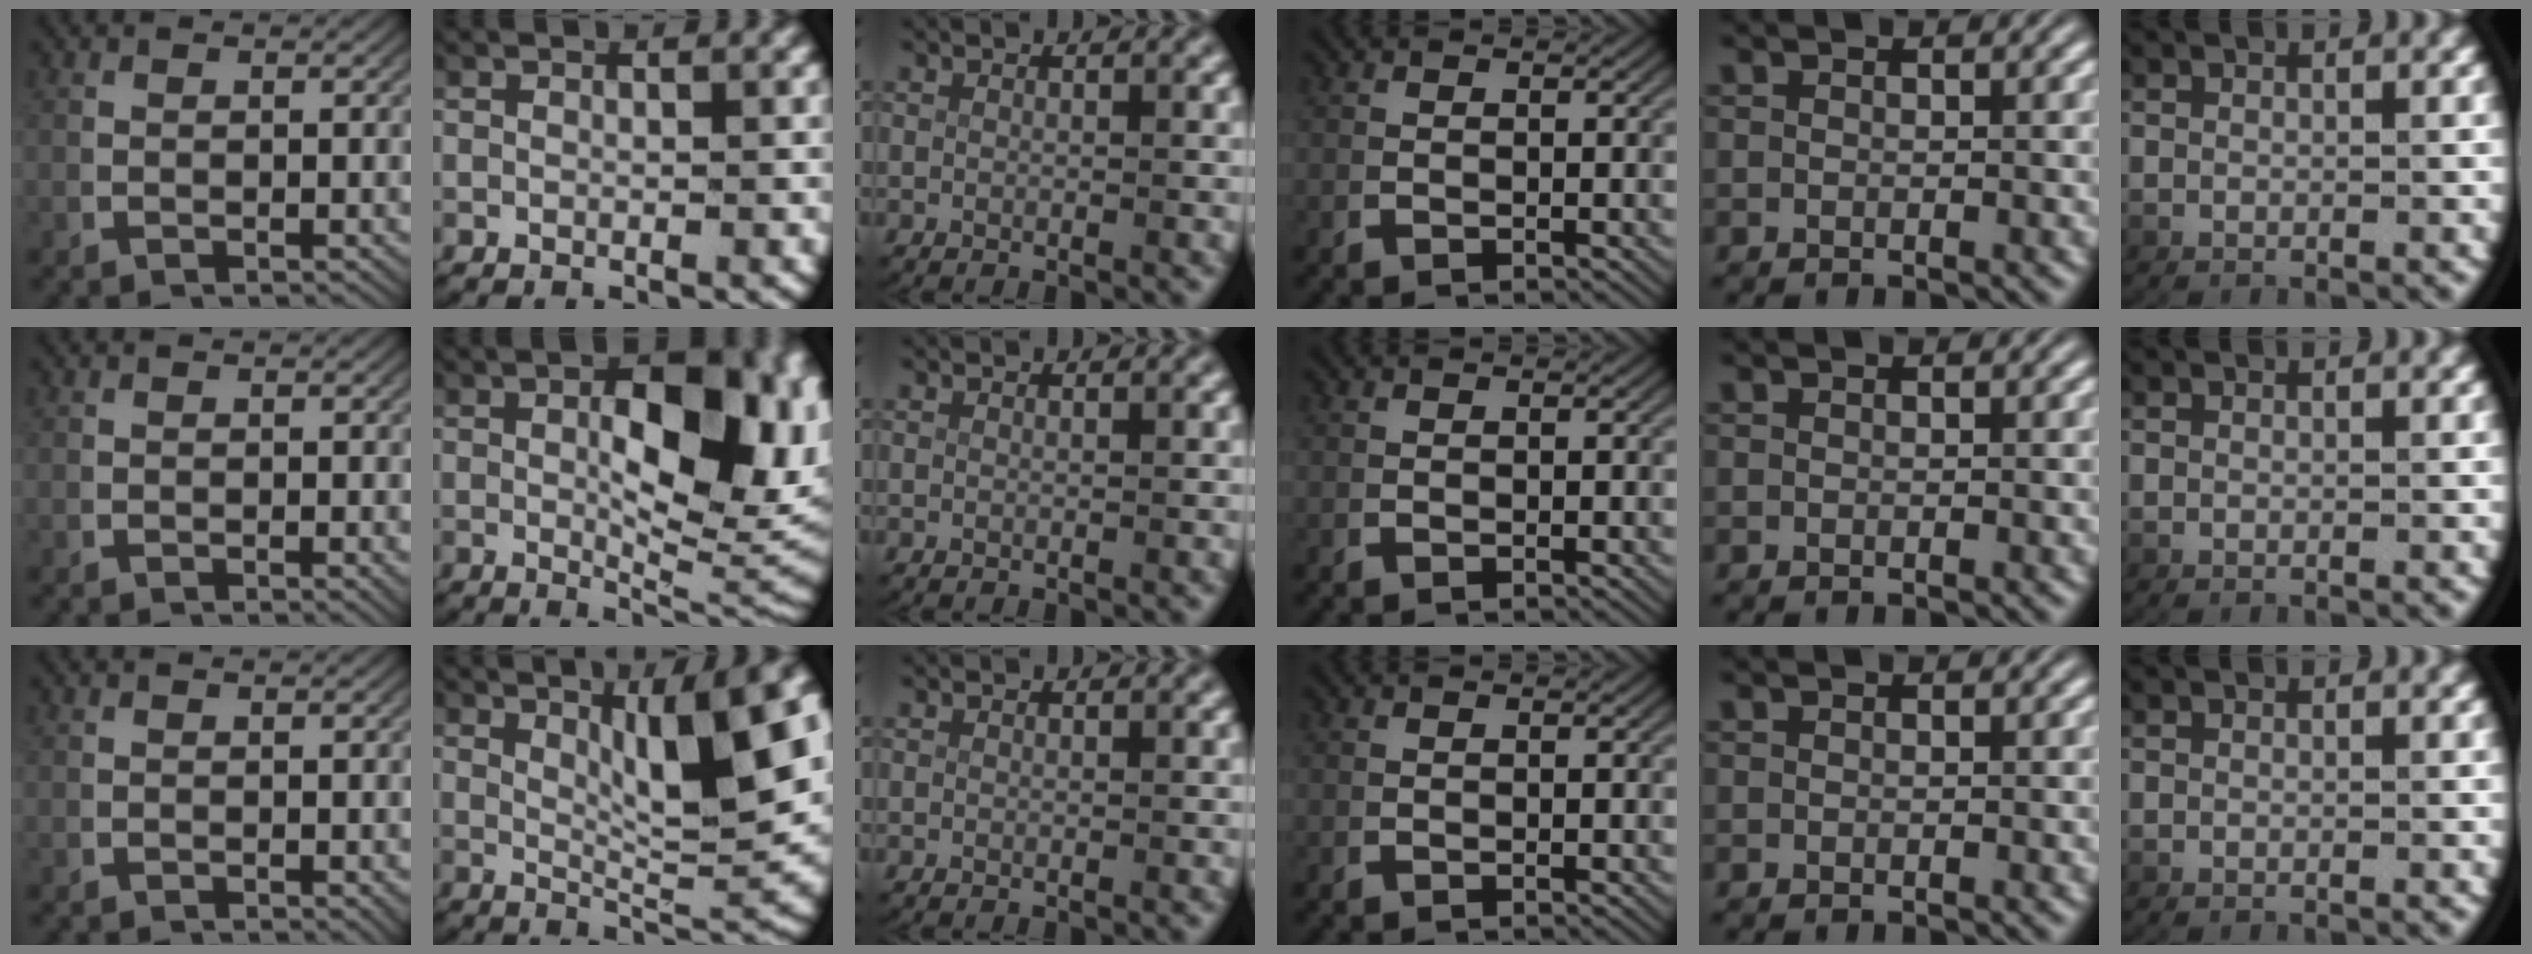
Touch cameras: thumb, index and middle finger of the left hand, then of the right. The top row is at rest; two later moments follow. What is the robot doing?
{"motion": "lift_and_place", "object": "plastic wrap"}